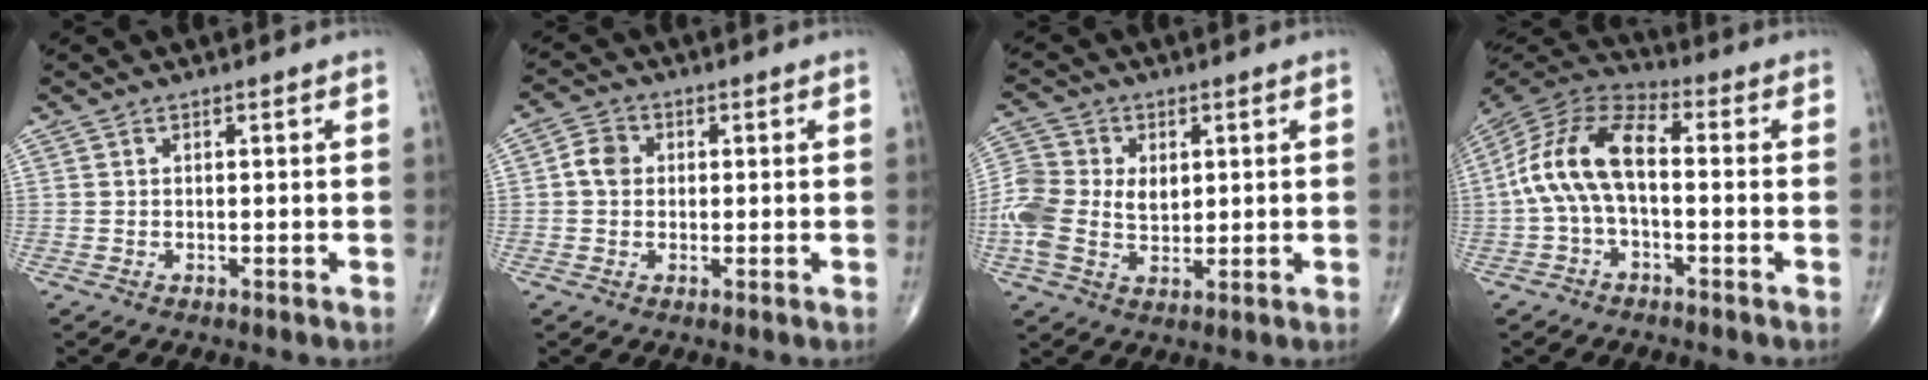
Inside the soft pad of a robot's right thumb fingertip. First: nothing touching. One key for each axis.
{"total": 3.8, "fx": 0.2, "fy": 3.2, "fz": 2.0, "tx": -0.028, "ty": 0.008, "tz": -0.003}
{"total": 11.5, "fx": 0.6, "fy": 8.4, "fz": 7.8, "tx": -0.166, "ty": 0.004, "tz": 0.010}
{"total": 13.1, "fx": -0.6, "fy": 6.6, "fz": 11.3, "tx": -0.225, "ty": 0.040, "tz": -0.025}